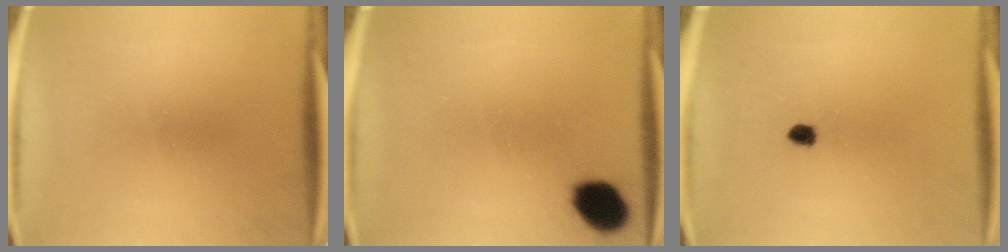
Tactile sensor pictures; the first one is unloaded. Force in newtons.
{"total": 8.3}
{"total": 1.7}